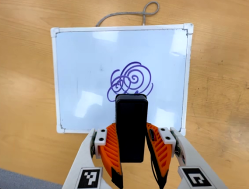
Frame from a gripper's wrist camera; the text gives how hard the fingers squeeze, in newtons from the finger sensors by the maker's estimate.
{"total": 4.7, "left": 3.2, "right": 6.1}